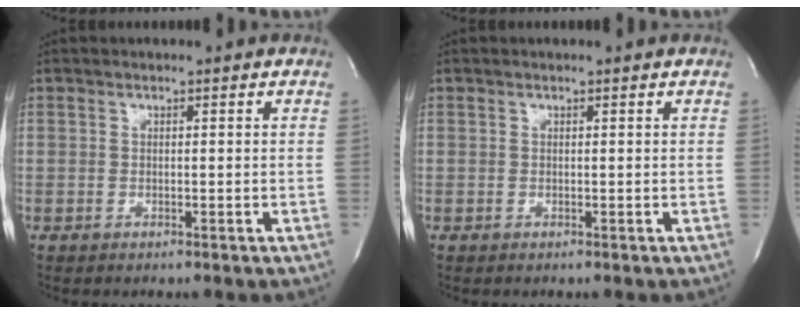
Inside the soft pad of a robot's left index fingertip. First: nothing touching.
{"total": 0.0}